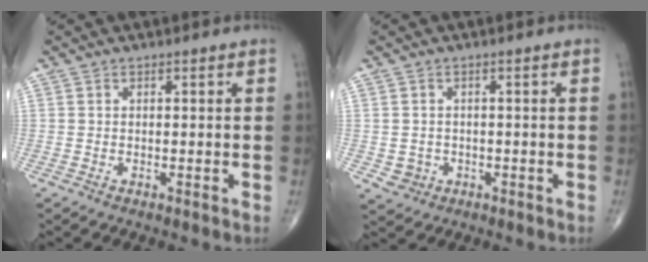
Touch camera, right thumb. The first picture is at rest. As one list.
[{"total": 2.6, "force": [-0.6, 2.4, 0.5], "torque": [0.004, 0.004, -0.005]}]